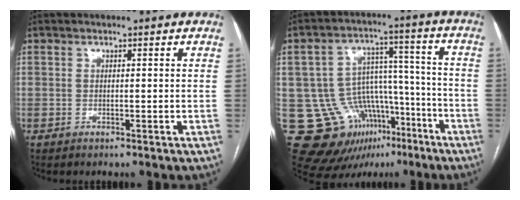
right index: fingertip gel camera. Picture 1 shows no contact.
{"total": 15.7, "force": [-7.2, 12.4, 6.4], "torque": [-0.096, 0.072, -0.091]}